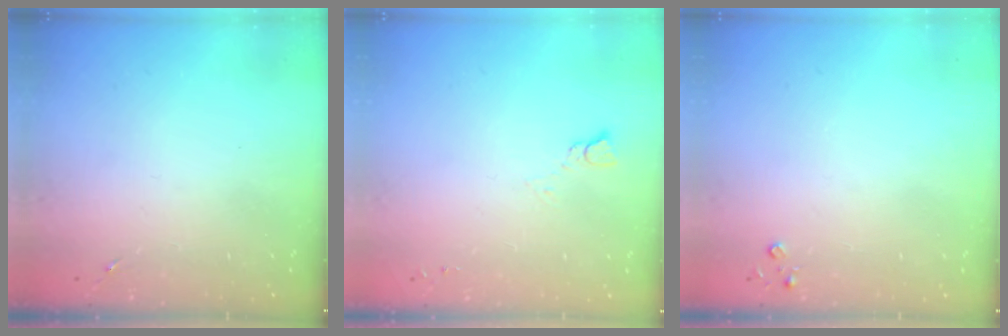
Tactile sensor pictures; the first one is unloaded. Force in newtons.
{"total": 2.8, "press": 2.7, "slide": 0.3}
{"total": 2.6, "press": 2.6, "slide": 0.3}